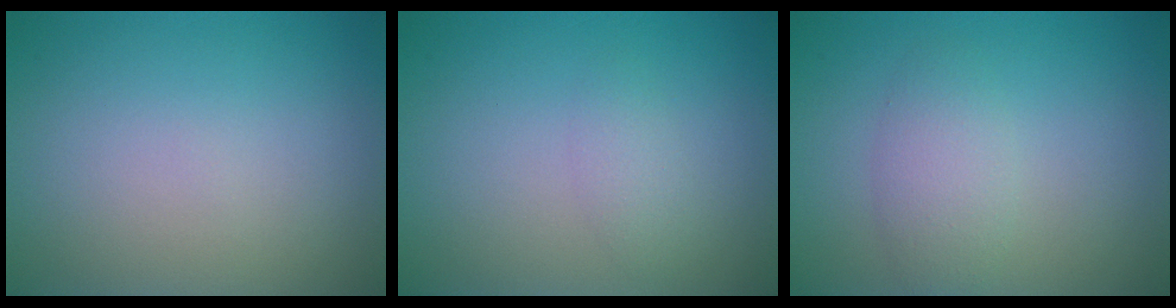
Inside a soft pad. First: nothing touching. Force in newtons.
{"total": 1.2, "press": 1.2, "slide": 0.1}
{"total": 2.6, "press": 2.6, "slide": 0.0}